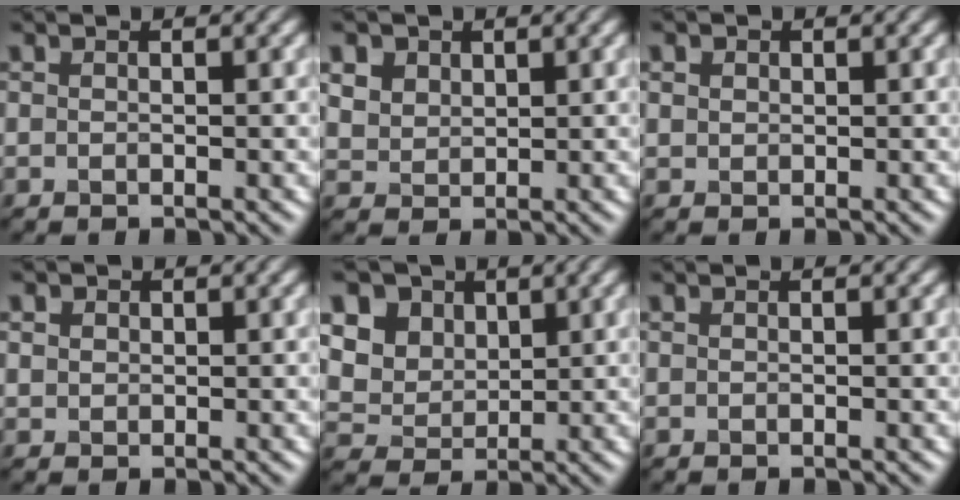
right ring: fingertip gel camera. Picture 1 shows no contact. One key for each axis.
{"total": 4.4, "fx": 2.6, "fy": 3.0, "fz": 1.9, "tx": -0.069, "ty": 0.008, "tz": 0.054}
{"total": 1.4, "fx": 0.7, "fy": 1.1, "fz": 0.4, "tx": -0.011, "ty": 0.003, "tz": 0.010}
{"total": 1.8, "fx": 0.9, "fy": 1.4, "fz": 0.7, "tx": -0.018, "ty": 0.006, "tz": 0.012}
{"total": 11.4, "fx": 5.4, "fy": 8.8, "fz": 4.9, "tx": -0.135, "ty": 0.025, "tz": 0.089}
{"total": 0.0}